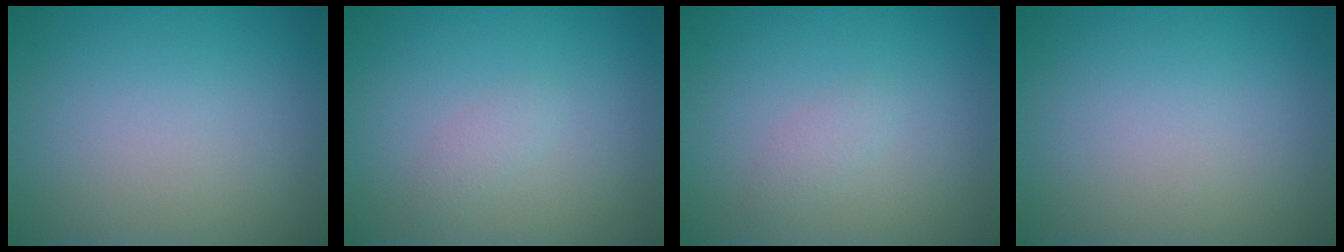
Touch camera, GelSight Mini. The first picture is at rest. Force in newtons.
{"total": 1.0, "press": 1.0, "slide": 0.1}
{"total": 1.0, "press": 1.0, "slide": 0.1}
{"total": 0.0}